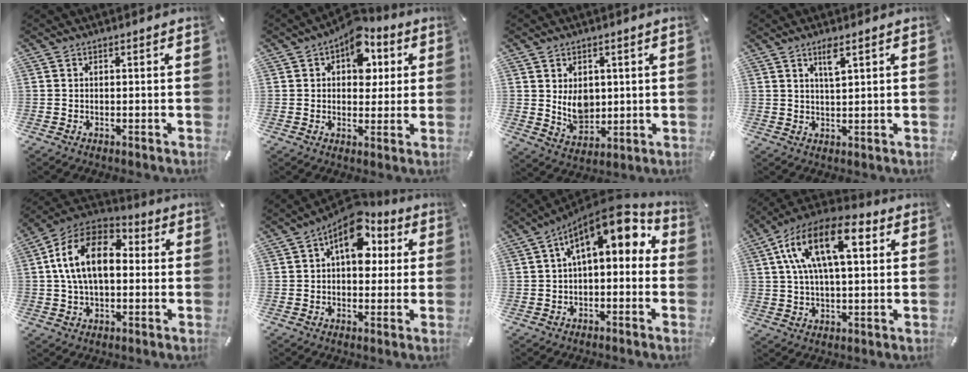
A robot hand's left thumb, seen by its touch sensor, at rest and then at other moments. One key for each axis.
{"total": 10.5, "fx": 4.1, "fy": 6.9, "fz": 6.8, "tx": -0.077, "ty": -0.019, "tz": 0.067}
{"total": 7.0, "fx": 1.9, "fy": 5.5, "fz": 3.9, "tx": -0.071, "ty": -0.014, "tz": 0.031}
{"total": 3.8, "fx": 2.4, "fy": 0.6, "fz": 2.9, "tx": -0.065, "ty": 0.002, "tz": 0.041}
{"total": 15.0, "fx": 2.1, "fy": 9.5, "fz": 11.4, "tx": -0.238, "ty": 0.010, "tz": 0.038}
{"total": 11.9, "fx": 4.7, "fy": 7.1, "fz": 8.4, "tx": -0.111, "ty": -0.024, "tz": 0.080}
{"total": 11.5, "fx": 5.1, "fy": 5.3, "fz": 8.8, "tx": -0.128, "ty": -0.043, "tz": 0.090}
{"total": 16.7, "fx": 6.2, "fy": 8.1, "fz": 13.2, "tx": -0.258, "ty": -0.005, "tz": 0.102}